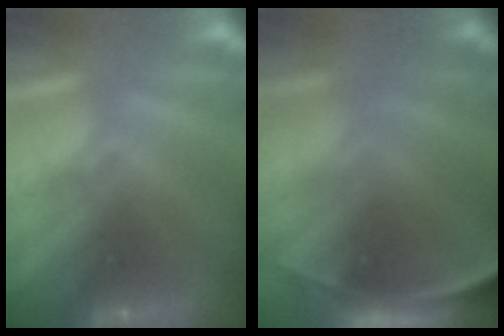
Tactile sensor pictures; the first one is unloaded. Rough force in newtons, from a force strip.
{"total": 10.5}